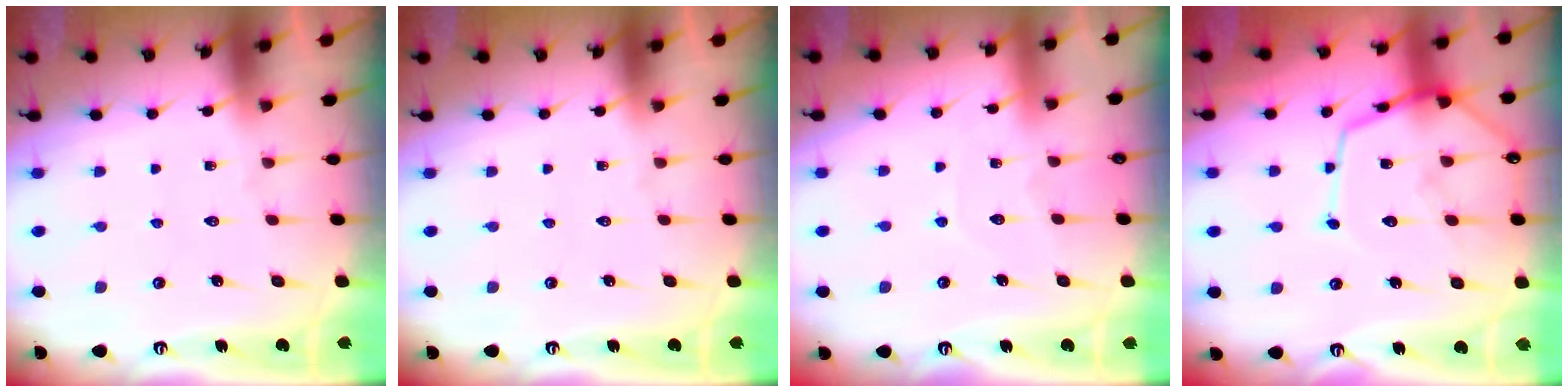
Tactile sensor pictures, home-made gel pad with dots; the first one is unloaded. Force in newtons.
{"total": 0.0}
{"total": 4.4, "press": 4.3, "slide": 0.3}
{"total": 12.6, "press": 12.6, "slide": 1.2}